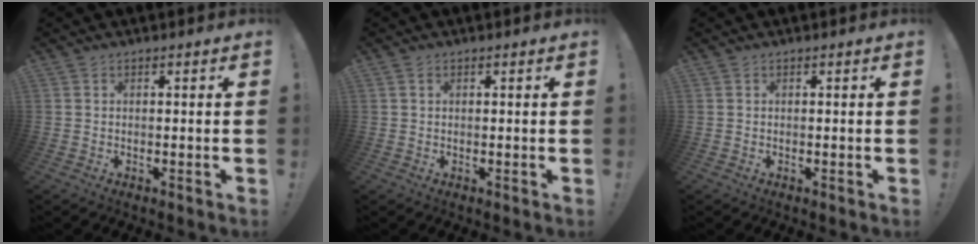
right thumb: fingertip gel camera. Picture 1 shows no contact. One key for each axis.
{"total": 0.5, "fx": 0.2, "fy": 0.4, "fz": 0.3, "tx": -0.008, "ty": 0.003, "tz": 0.005}
{"total": 0.0}